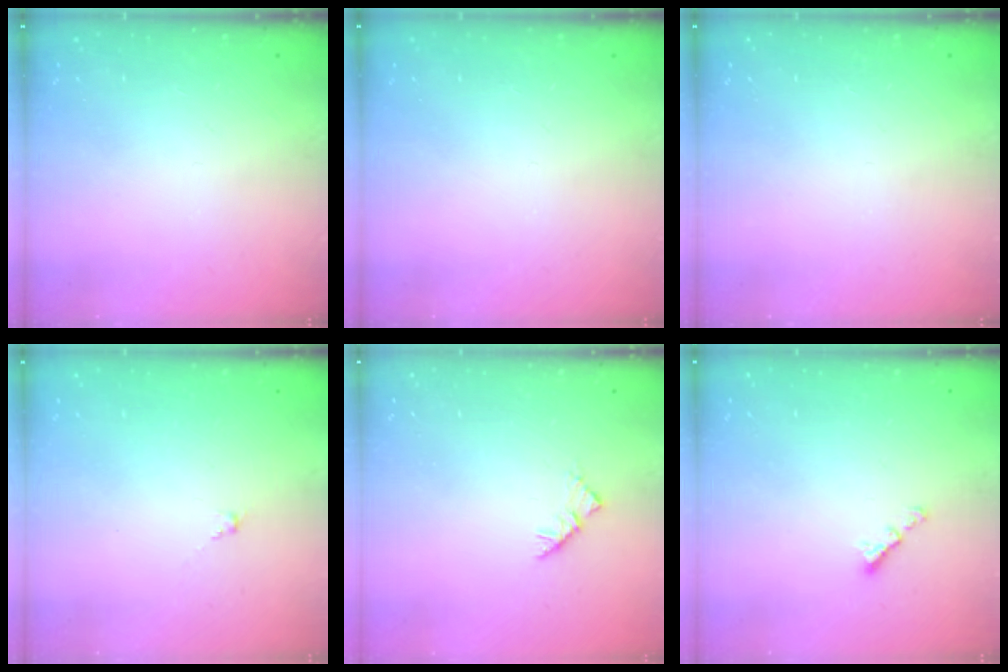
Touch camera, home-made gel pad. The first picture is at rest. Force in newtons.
{"total": 0.0}
{"total": 0.0}
{"total": 0.0}
{"total": 2.9, "press": 2.8, "slide": 0.7}
{"total": 2.1, "press": 2.1, "slide": 0.4}